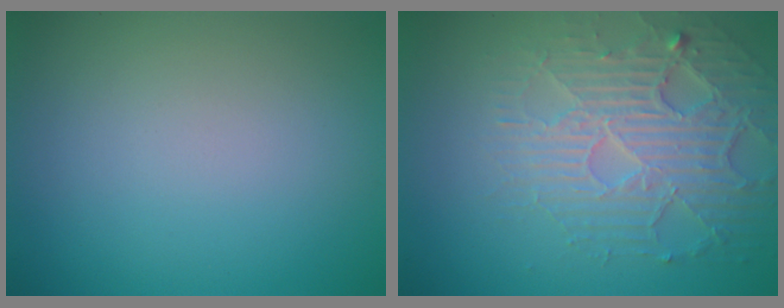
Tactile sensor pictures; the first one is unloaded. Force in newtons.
{"total": 5.3, "press": 4.4, "slide": 3.0}